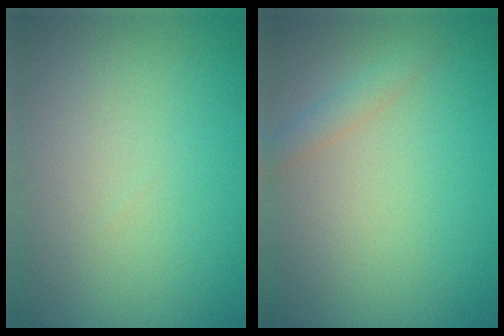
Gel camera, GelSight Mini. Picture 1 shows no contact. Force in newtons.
{"total": 1.3, "press": 1.3, "slide": 0.0}